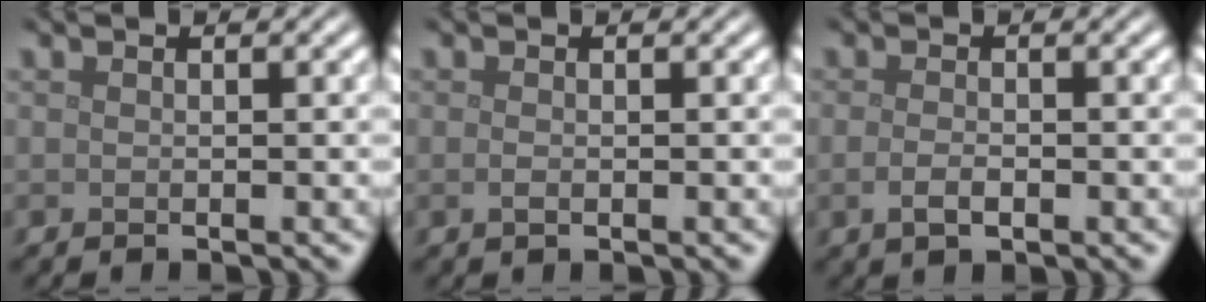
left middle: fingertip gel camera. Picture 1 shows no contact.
{"total": 0.7, "force": [-0.1, 0.3, 0.6], "torque": [-0.014, -0.003, -0.002]}
{"total": 1.6, "force": [-0.5, 0.7, 1.3], "torque": [-0.031, -0.004, -0.011]}